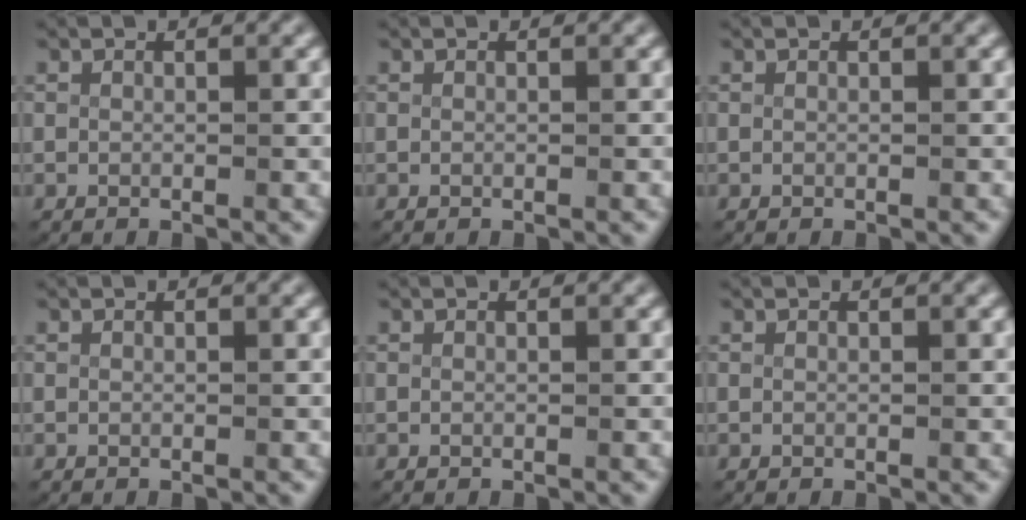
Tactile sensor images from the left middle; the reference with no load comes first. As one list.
[{"total": 0.0}, {"total": 0.0}, {"total": 0.0}, {"total": 0.0}, {"total": 0.0}]